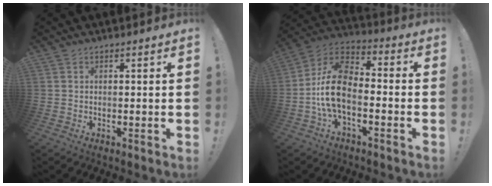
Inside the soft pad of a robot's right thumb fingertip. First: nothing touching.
{"total": 14.0, "force": [-3.8, 8.3, 10.6], "torque": [-0.209, 0.030, -0.060]}